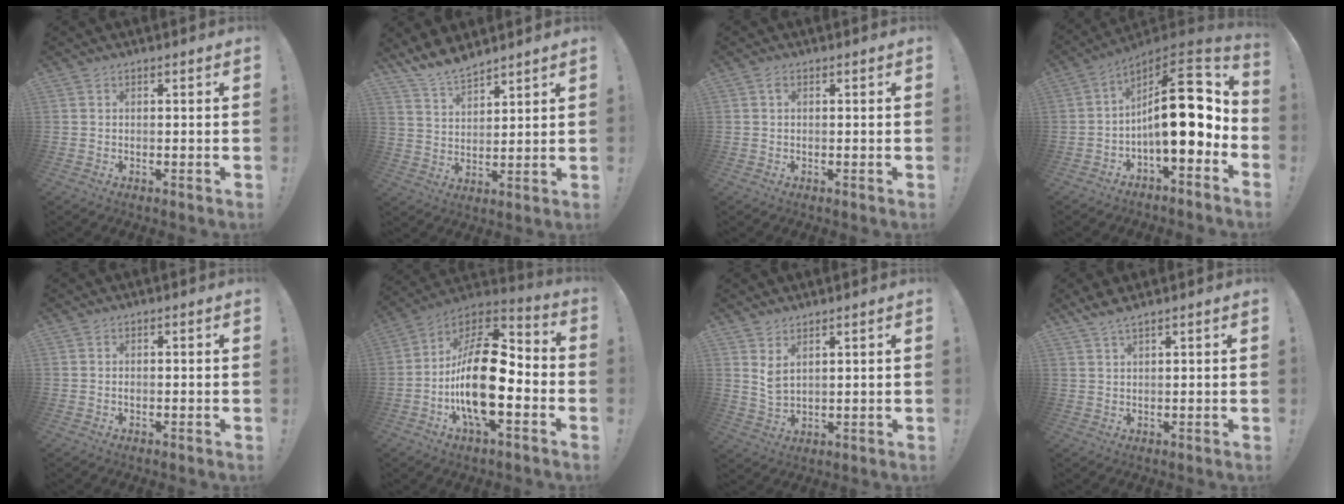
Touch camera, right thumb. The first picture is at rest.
{"total": 8.5, "force": [7.8, 2.3, 2.4], "torque": [-0.047, -0.055, 0.149]}
{"total": 1.0, "force": [0.5, 0.5, 0.7], "torque": [-0.016, 0.002, 0.010]}
{"total": 20.2, "force": [0.8, 7.5, 18.8], "torque": [-0.281, -0.010, 0.013]}
{"total": 0.6, "force": [-0.4, 0.3, 0.2], "torque": [-0.006, 0.002, -0.008]}
{"total": 22.5, "force": [-4.2, 10.1, 19.7], "torque": [-0.366, 0.019, -0.067]}
{"total": 4.3, "force": [3.0, 1.5, 2.8], "torque": [-0.043, -0.024, 0.055]}
{"total": 3.1, "force": [2.6, -0.1, 1.7], "torque": [-0.036, -0.008, 0.046]}